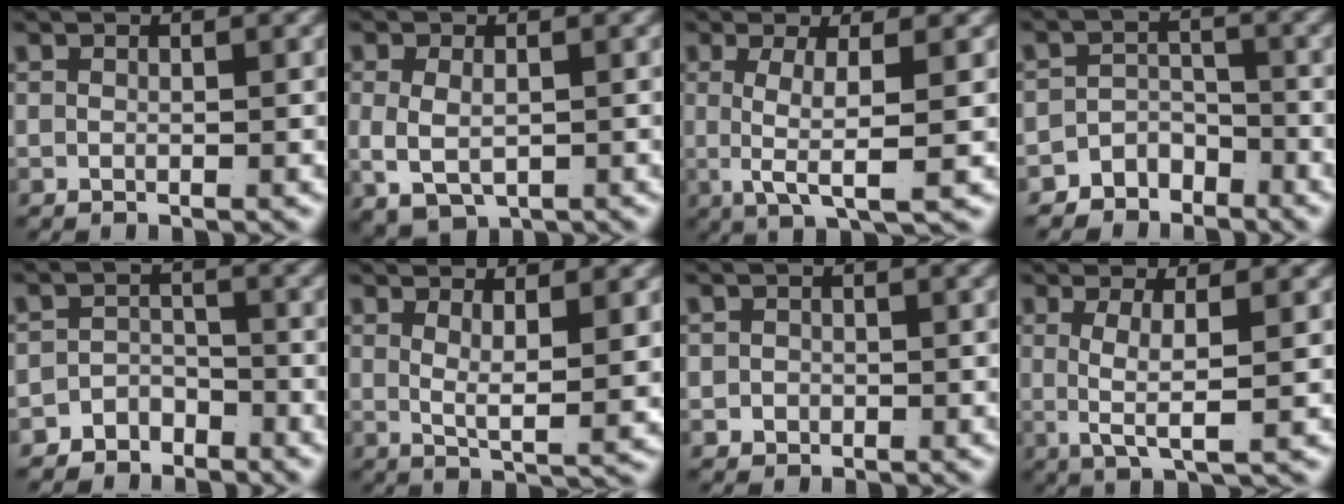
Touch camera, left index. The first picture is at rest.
{"total": 4.4, "force": [-0.5, 3.2, 3.0], "torque": [-0.070, -0.022, 0.010]}
{"total": 4.4, "force": [-0.2, 0.2, 4.4], "torque": [-0.081, -0.017, 0.009]}
{"total": 5.2, "force": [-3.9, 3.3, 1.1], "torque": [-0.011, -0.011, -0.071]}
{"total": 4.3, "force": [-3.4, 2.5, 0.6], "torque": [-0.004, -0.011, -0.061]}
{"total": 3.4, "force": [1.1, 0.2, 3.2], "torque": [-0.056, -0.018, 0.026]}
{"total": 1.6, "force": [-0.8, 1.4, 0.2], "torque": [-0.011, -0.016, -0.008]}
{"total": 3.7, "force": [0.3, 0.2, 3.7], "torque": [-0.069, -0.016, 0.016]}